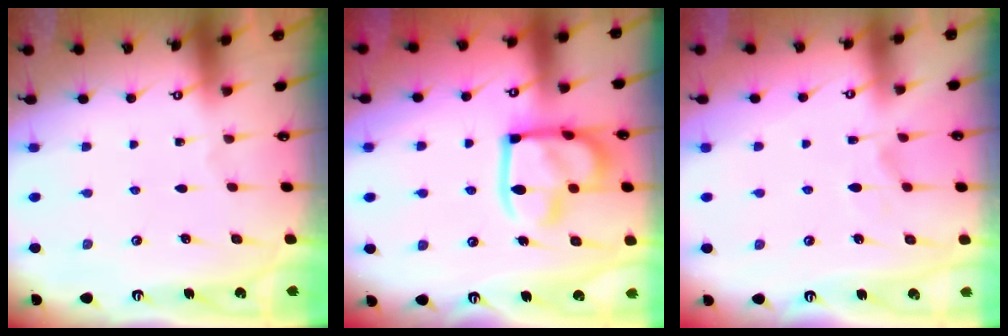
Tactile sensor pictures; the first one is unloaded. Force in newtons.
{"total": 18.0, "press": 17.9, "slide": 2.0}
{"total": 1.4, "press": 0.7, "slide": 1.1}